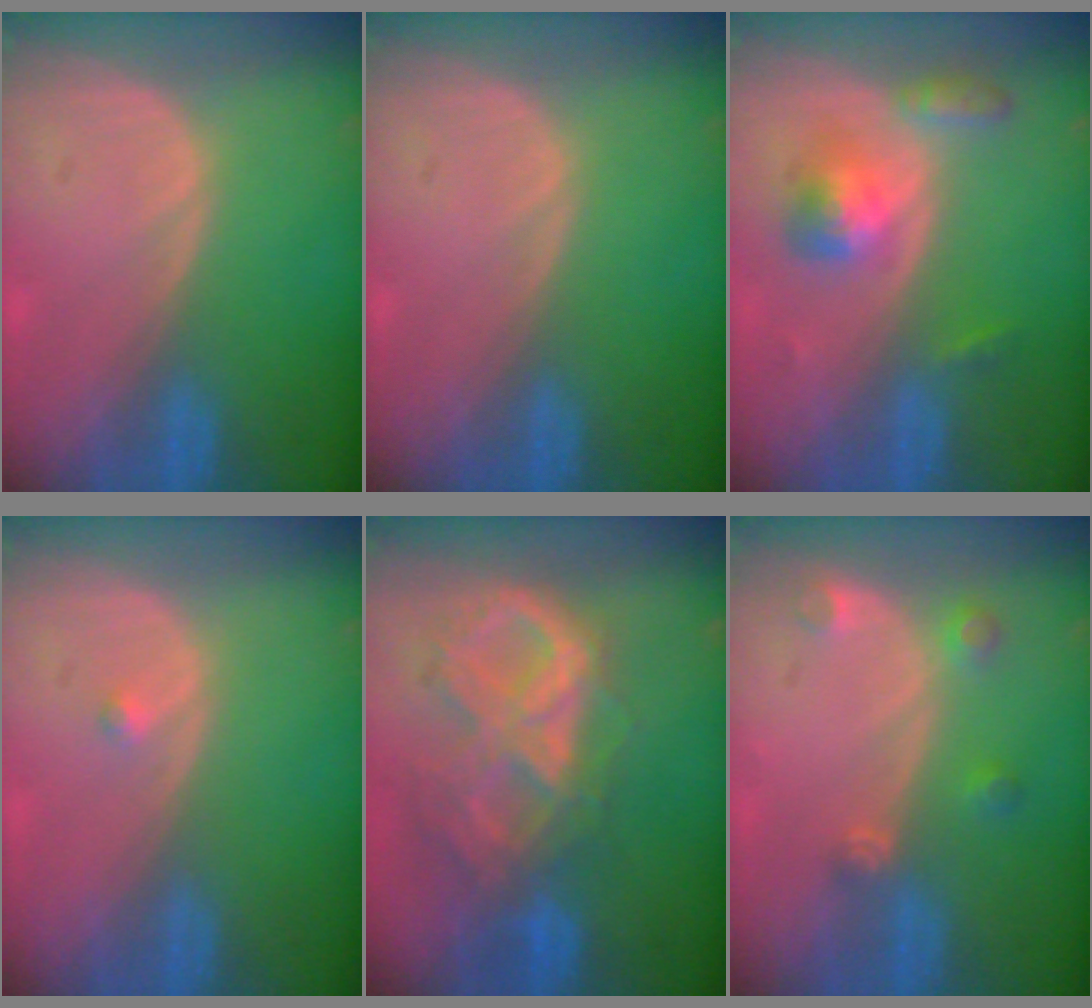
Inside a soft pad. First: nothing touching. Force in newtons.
{"total": 0.0}
{"total": 5.2, "press": 4.9, "slide": 1.7}
{"total": 0.7, "press": 0.7, "slide": 0.1}
{"total": 10.5, "press": 8.9, "slide": 5.5}
{"total": 3.0, "press": 2.9, "slide": 0.6}